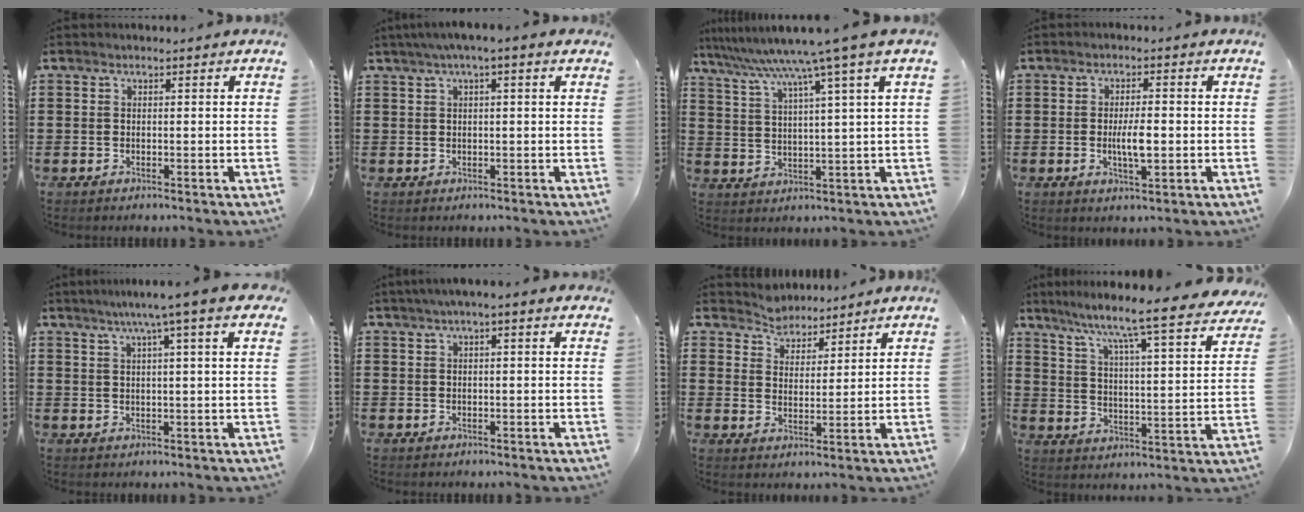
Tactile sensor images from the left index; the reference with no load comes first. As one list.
[{"total": 1.9, "force": [0.5, 0.4, 1.7], "torque": [-0.032, 0.004, 0.006]}, {"total": 8.2, "force": [6.0, -1.3, 5.4], "torque": [-0.127, -0.038, 0.094]}, {"total": 4.5, "force": [-0.5, 1.4, 4.3], "torque": [-0.075, -0.004, -0.014]}, {"total": 6.0, "force": [3.5, -0.5, 4.9], "torque": [-0.104, -0.005, 0.056]}, {"total": 1.5, "force": [0.6, 0.6, 1.3], "torque": [-0.027, 0.004, 0.008]}, {"total": 3.9, "force": [3.6, 1.3, -0.9], "torque": [-0.006, -0.013, 0.064]}, {"total": 7.4, "force": [6.4, -1.1, 3.5], "torque": [-0.088, -0.063, 0.095]}]